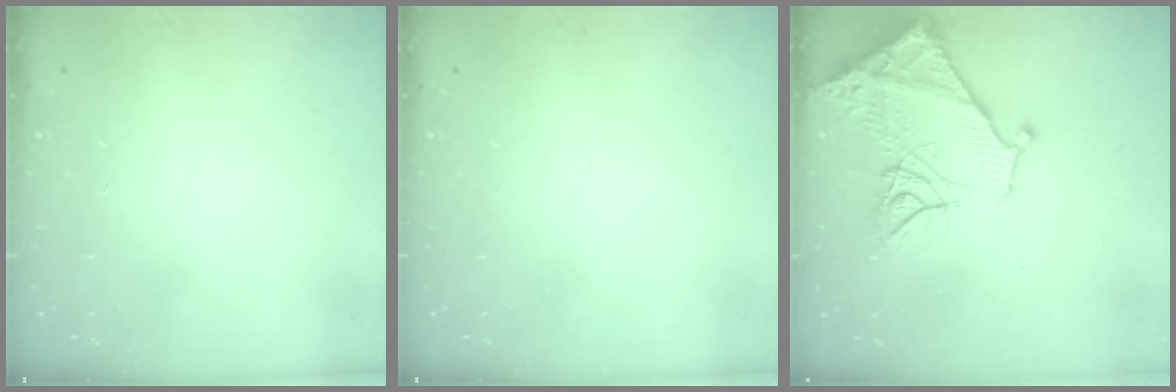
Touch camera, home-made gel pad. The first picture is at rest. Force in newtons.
{"total": 0.0}
{"total": 15.8, "press": 15.7, "slide": 1.5}